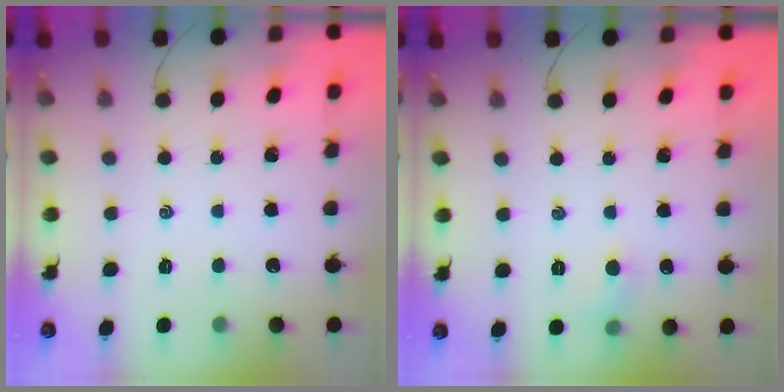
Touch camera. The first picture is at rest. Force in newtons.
{"total": 3.6, "press": 3.4, "slide": 1.2}